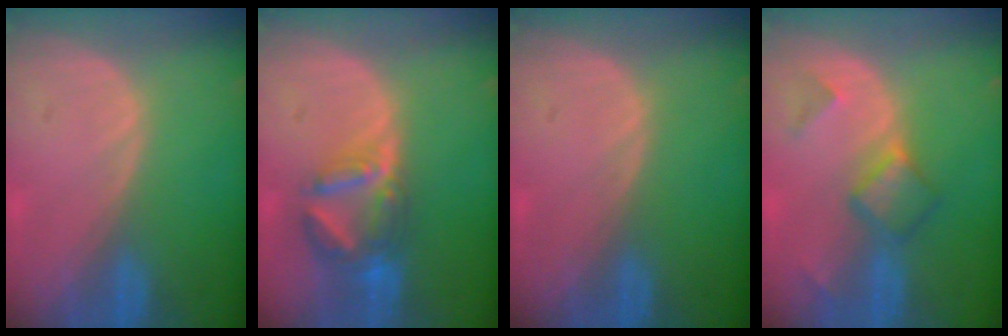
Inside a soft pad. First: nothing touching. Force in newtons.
{"total": 7.2, "press": 6.3, "slide": 3.4}
{"total": 0.0}
{"total": 4.9, "press": 4.7, "slide": 1.4}